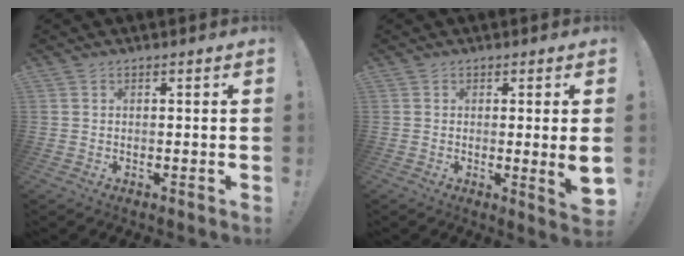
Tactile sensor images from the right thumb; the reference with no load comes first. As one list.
[{"total": 5.7, "force": [-0.2, 0.2, 5.7], "torque": [-0.065, -0.018, -0.001]}]